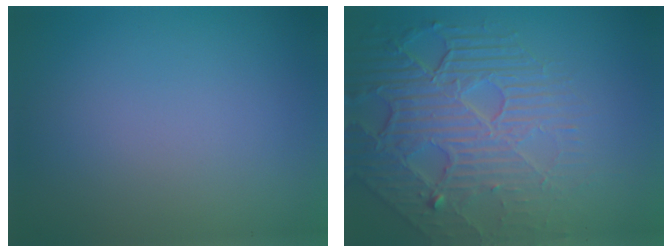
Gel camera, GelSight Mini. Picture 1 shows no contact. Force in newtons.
{"total": 8.5, "press": 5.8, "slide": 6.2}